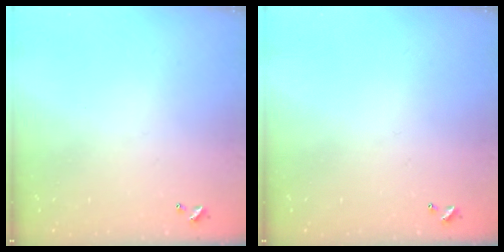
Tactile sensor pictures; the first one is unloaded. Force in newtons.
{"total": 0.0}